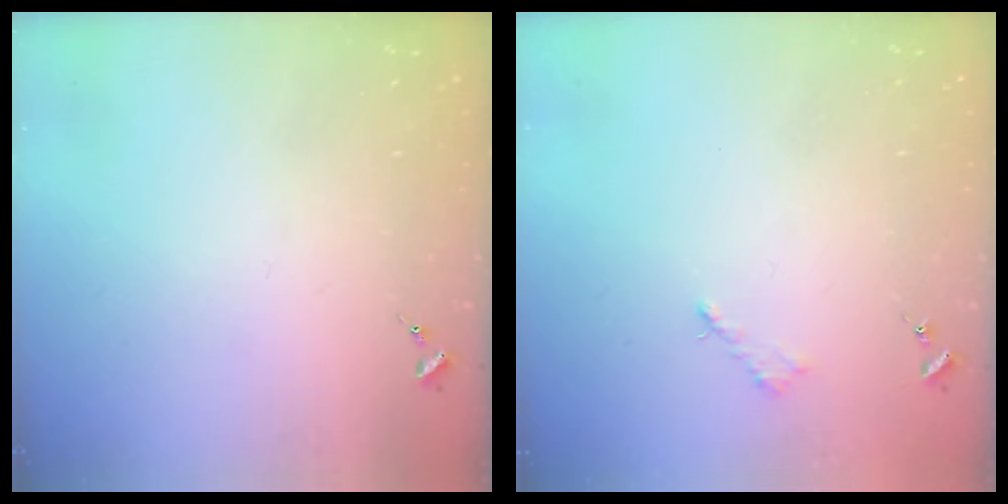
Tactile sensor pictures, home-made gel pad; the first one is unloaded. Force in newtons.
{"total": 2.6, "press": 2.5, "slide": 0.3}